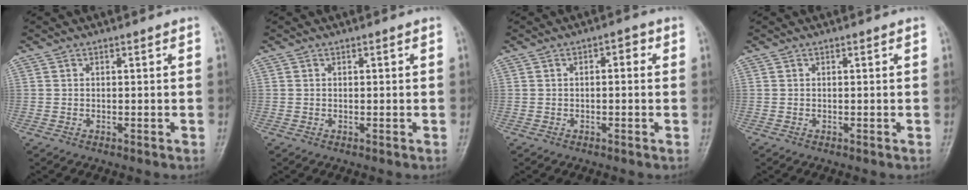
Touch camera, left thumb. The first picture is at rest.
{"total": 0.0}
{"total": 2.5, "force": [0.4, 1.3, 2.1], "torque": [-0.020, 0.011, -0.001]}
{"total": 0.0}